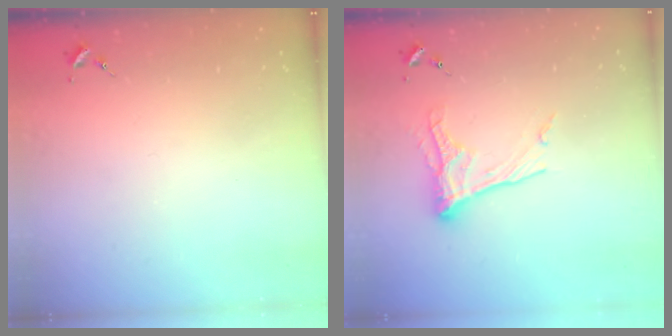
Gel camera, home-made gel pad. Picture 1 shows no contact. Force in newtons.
{"total": 12.6, "press": 12.5, "slide": 0.8}